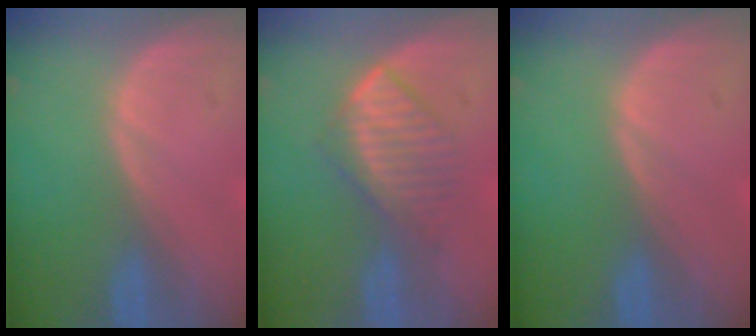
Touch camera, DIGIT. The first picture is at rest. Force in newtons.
{"total": 6.0, "press": 5.7, "slide": 2.0}
{"total": 0.0}